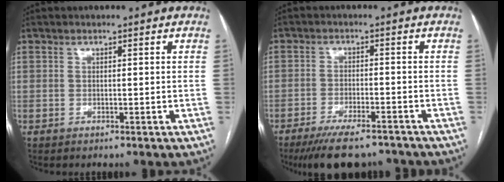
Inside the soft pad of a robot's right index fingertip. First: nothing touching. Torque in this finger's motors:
{"motor_torque": [0.57, -0.34, 0.21, 0.11]}